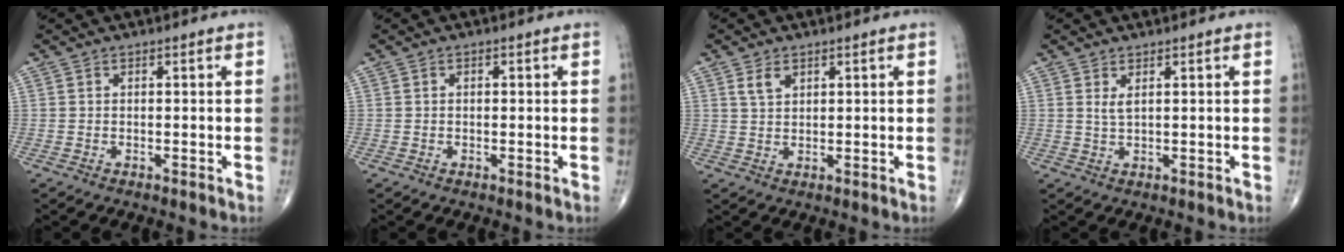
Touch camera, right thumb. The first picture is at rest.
{"total": 0.6, "force": [0.1, 0.3, 0.4], "torque": [-0.008, 0.001, 0.002]}
{"total": 2.8, "force": [1.5, 1.6, 1.7], "torque": [-0.026, -0.005, 0.033]}
{"total": 1.6, "force": [0.8, 0.4, 1.4], "torque": [-0.031, -0.005, 0.020]}